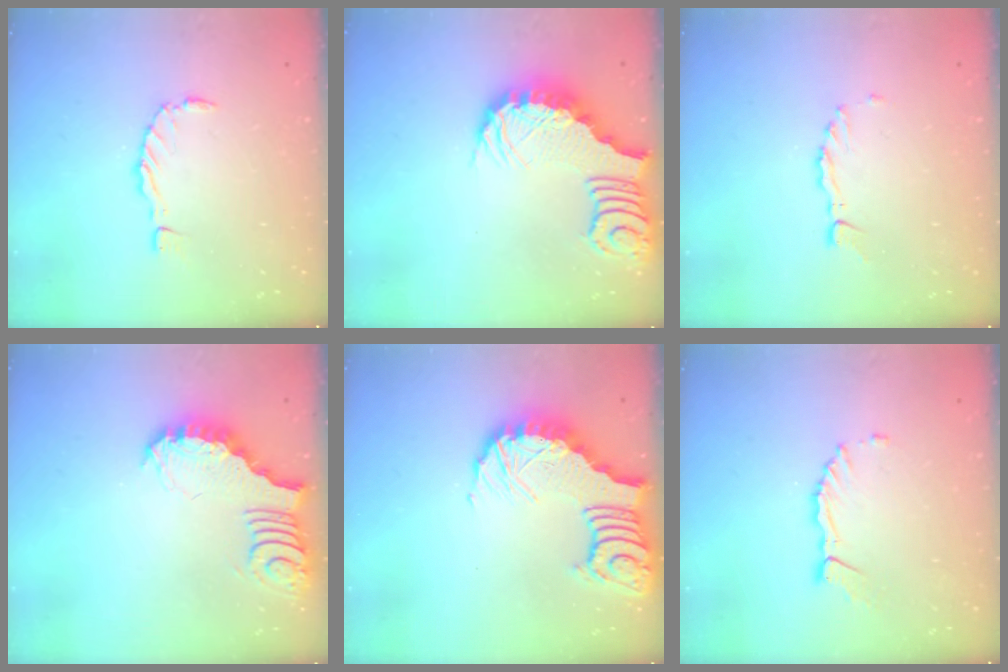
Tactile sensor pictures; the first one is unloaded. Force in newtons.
{"total": 3.0, "press": 2.9, "slide": 0.7}
{"total": 2.3, "press": 2.2, "slide": 0.4}
{"total": 3.9, "press": 3.9, "slide": 0.6}
{"total": 9.9, "press": 9.8, "slide": 1.3}
{"total": 3.8, "press": 3.8, "slide": 0.3}